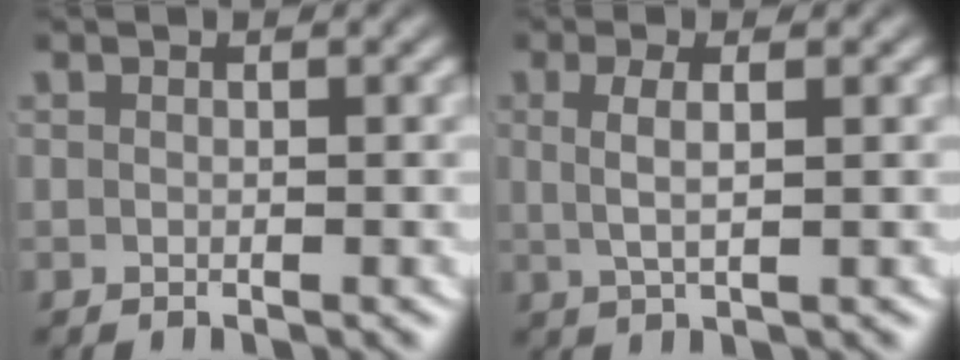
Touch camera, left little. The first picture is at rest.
{"total": 2.6, "force": [0.6, 0.5, 2.4], "torque": [-0.046, 0.001, 0.017]}